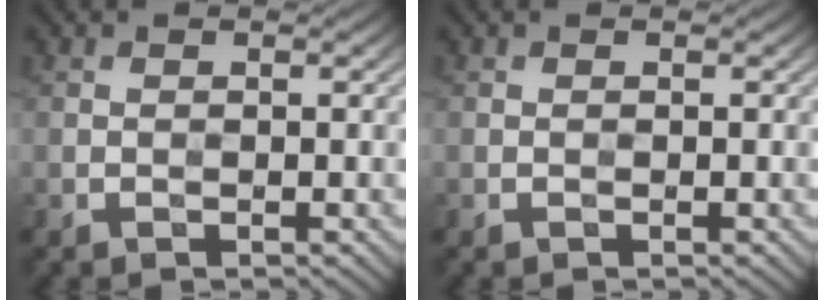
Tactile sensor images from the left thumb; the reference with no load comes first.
{"total": 0.0}